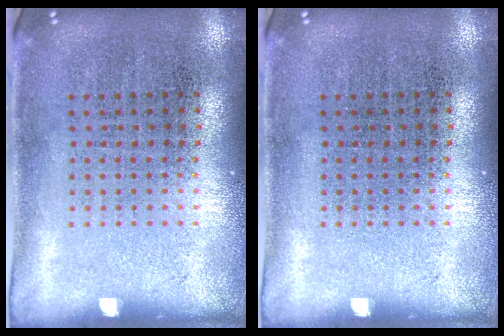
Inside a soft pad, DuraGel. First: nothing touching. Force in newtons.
{"total": 0.0}